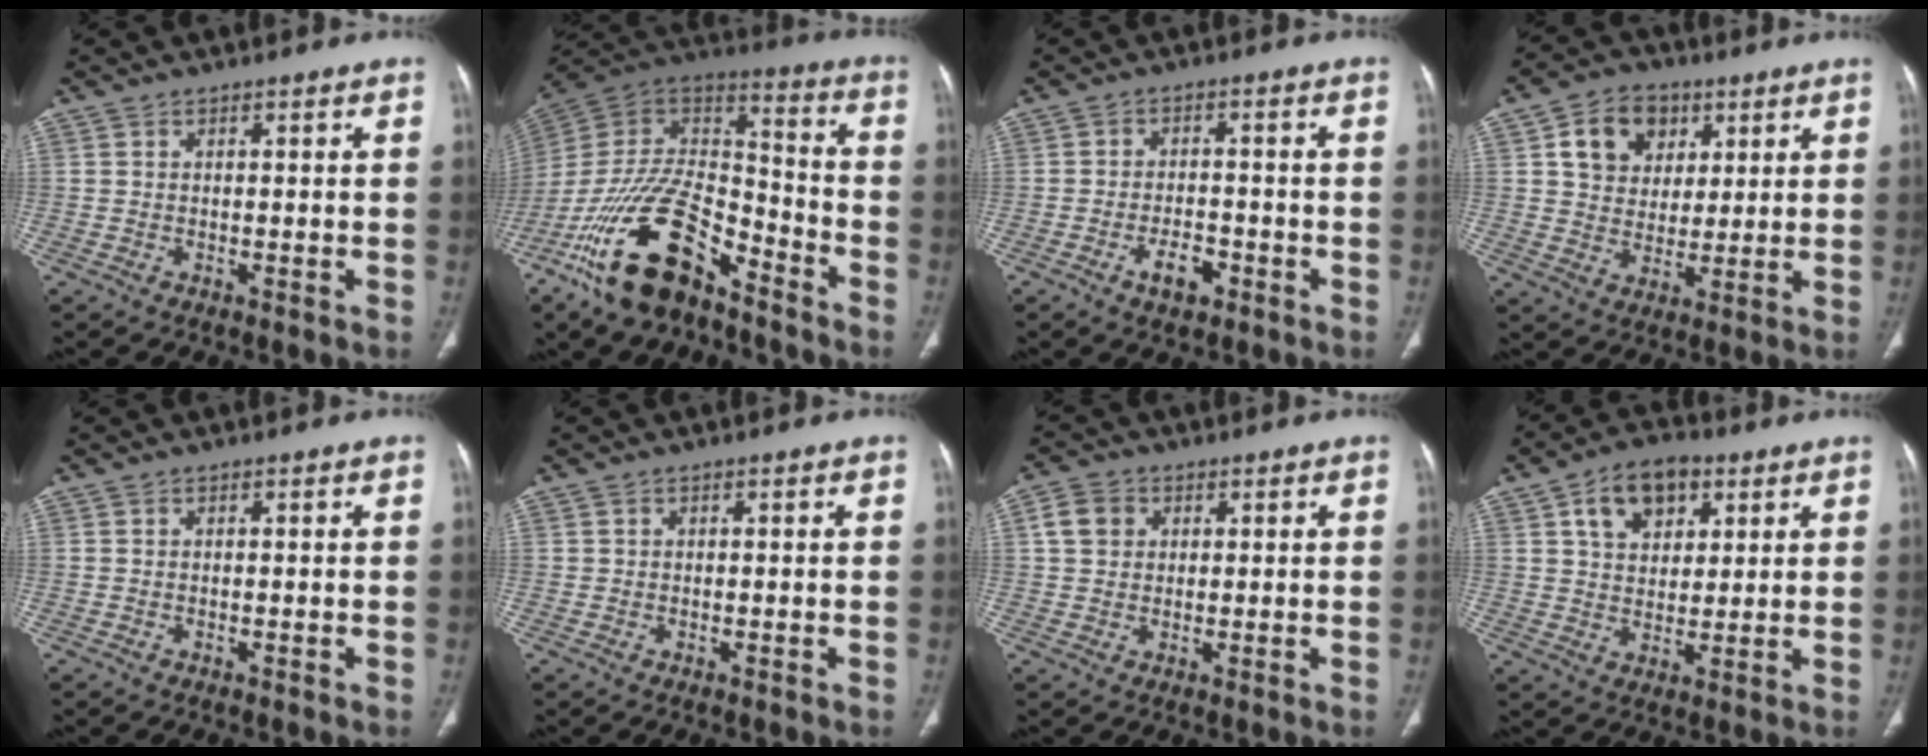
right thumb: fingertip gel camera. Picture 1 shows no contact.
{"total": 22.1, "force": [-13.8, 10.0, 14.1], "torque": [-0.256, 0.074, -0.251]}
{"total": 4.9, "force": [-2.6, 2.6, 3.3], "torque": [-0.049, 0.016, -0.042]}
{"total": 10.6, "force": [3.9, 8.5, 5.0], "torque": [-0.048, -0.010, 0.068]}
{"total": 0.0}
{"total": 0.0}
{"total": 4.8, "force": [1.4, 4.0, 2.2], "torque": [-0.024, 0.003, 0.025]}
{"total": 10.5, "force": [4.6, 7.0, 6.4], "torque": [-0.073, -0.008, 0.073]}